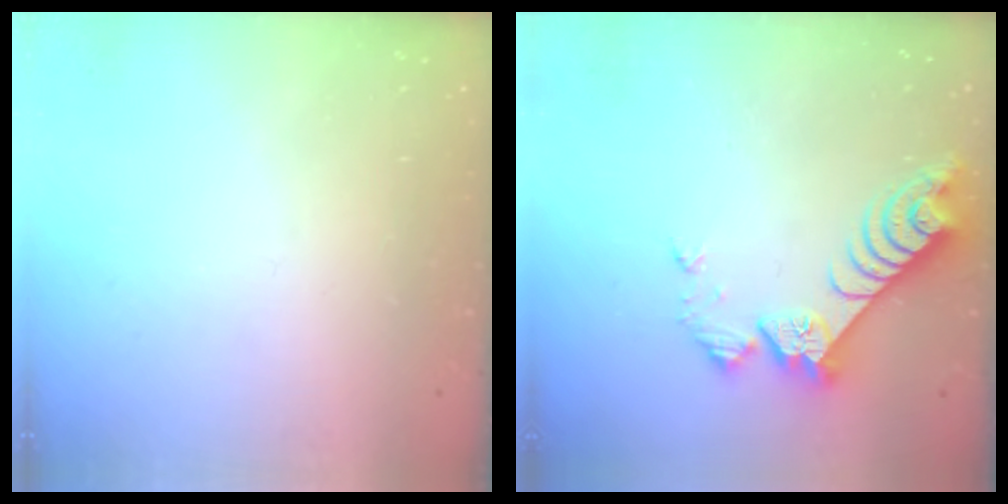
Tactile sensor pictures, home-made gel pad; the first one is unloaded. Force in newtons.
{"total": 8.0, "press": 8.0, "slide": 0.8}